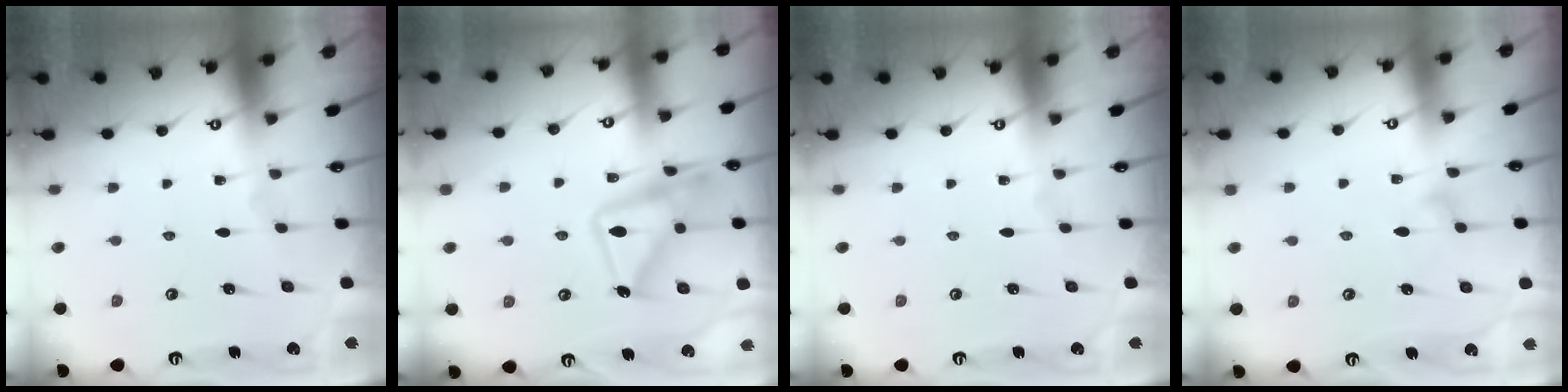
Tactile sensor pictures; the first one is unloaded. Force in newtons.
{"total": 16.8, "press": 16.7, "slide": 1.1}
{"total": 0.0}
{"total": 8.3, "press": 8.3, "slide": 0.5}